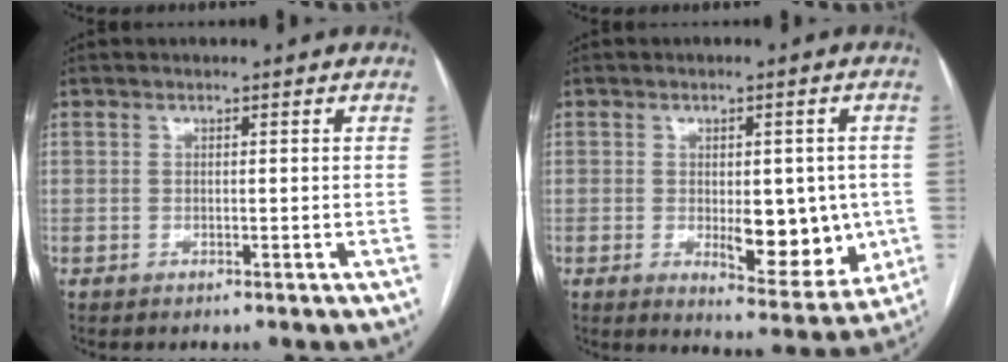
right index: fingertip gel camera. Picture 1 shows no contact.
{"total": 10.0, "force": [-1.2, 4.8, 8.8], "torque": [-0.100, -0.003, -0.001]}